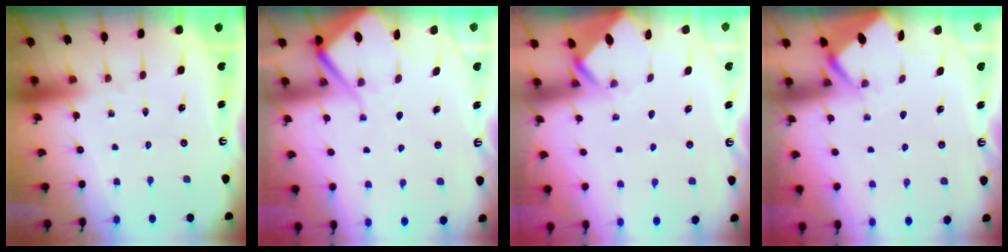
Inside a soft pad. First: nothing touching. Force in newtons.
{"total": 6.4, "press": 6.4, "slide": 0.5}
{"total": 3.4, "press": 3.4, "slide": 0.1}
{"total": 2.7, "press": 2.6, "slide": 0.4}